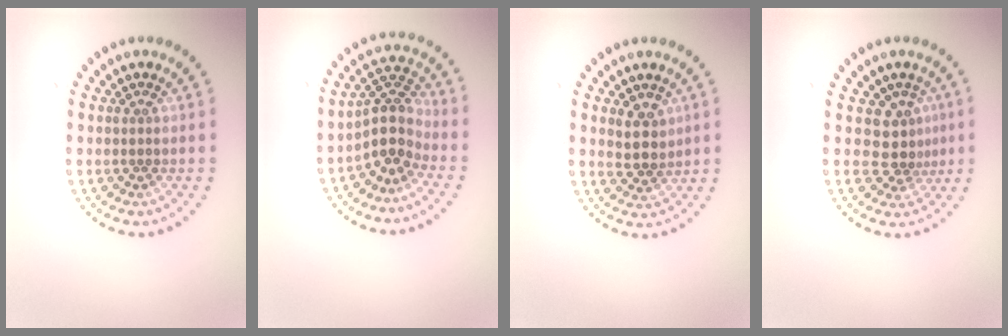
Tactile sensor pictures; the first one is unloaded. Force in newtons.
{"total": 3.7, "press": 2.8, "slide": 2.4}
{"total": 2.6, "press": 2.3, "slide": 1.1}
{"total": 2.8, "press": 2.0, "slide": 2.0}